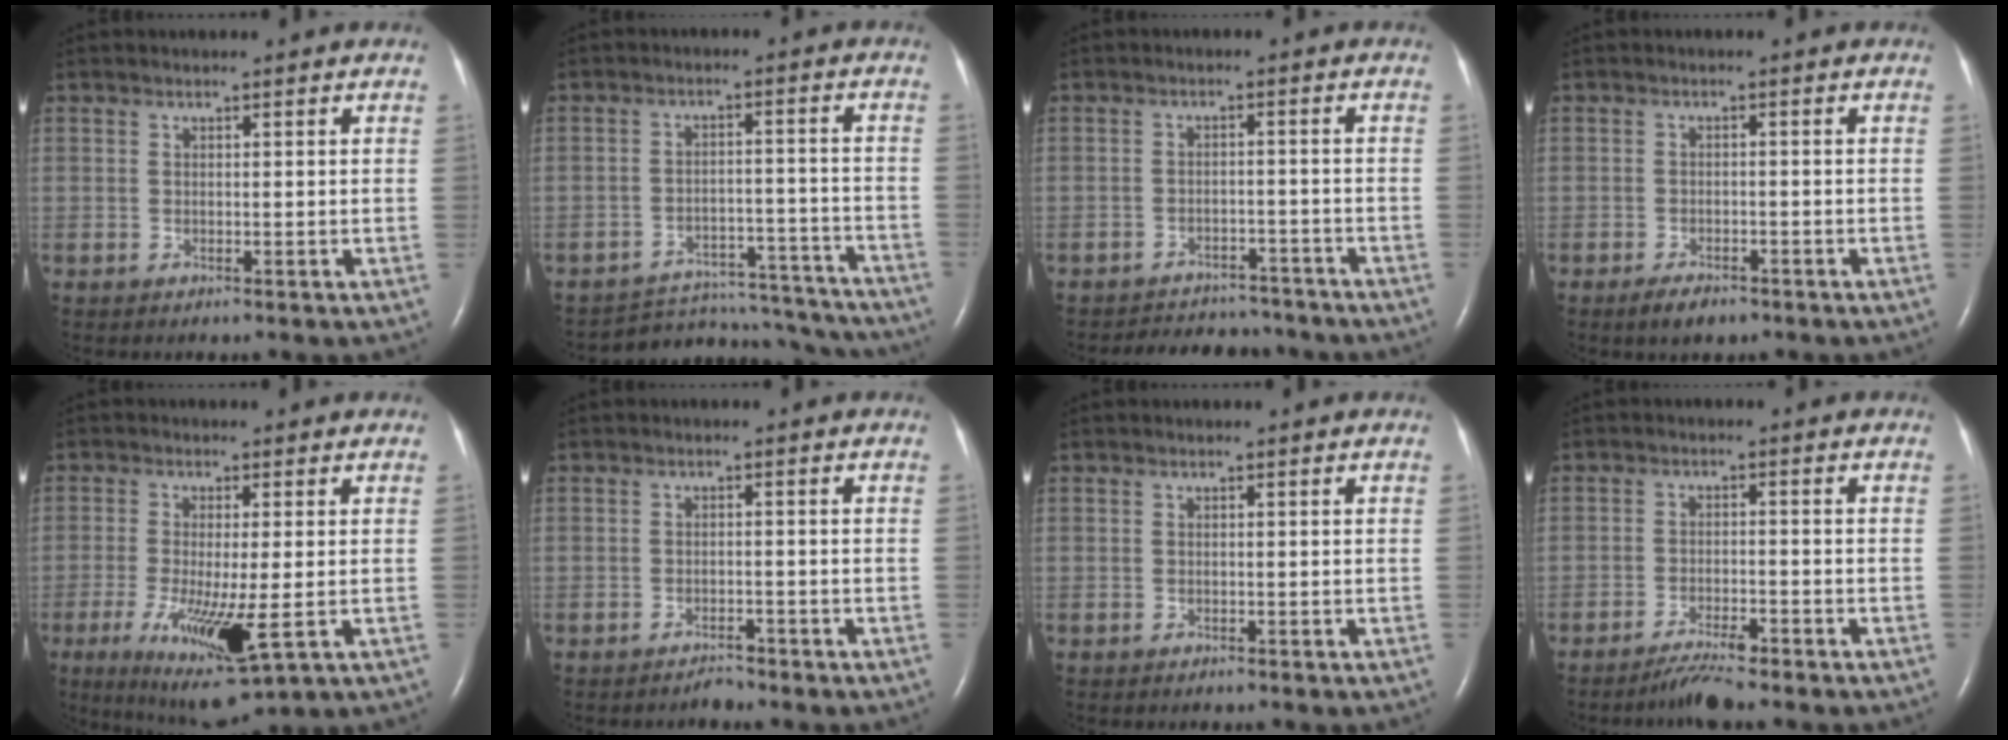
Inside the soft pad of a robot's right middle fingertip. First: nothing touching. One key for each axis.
{"total": 16.1, "fx": -15.7, "fy": 3.4, "fz": 1.4, "tx": -0.011, "ty": 0.029, "tz": -0.198}
{"total": 9.3, "fx": -8.7, "fy": 2.9, "fz": 1.3, "tx": -0.020, "ty": 0.008, "tz": -0.110}
{"total": 3.2, "fx": -2.3, "fy": 1.3, "fz": 1.8, "tx": -0.038, "ty": -0.003, "tz": -0.033}
{"total": 11.9, "fx": -4.0, "fy": 2.2, "fz": 11.0, "tx": -0.203, "ty": -0.038, "tz": -0.055}
{"total": 1.5, "fx": -1.5, "fy": 0.3, "fz": 0.1, "tx": -0.004, "ty": -0.003, "tz": -0.022}
{"total": 0.6, "fx": -0.5, "fy": 0.1, "fz": 0.2, "tx": -0.006, "ty": -0.001, "tz": -0.007}
{"total": 3.9, "fx": -3.4, "fy": 0.0, "fz": 2.0, "tx": -0.043, "ty": -0.012, "tz": -0.063}